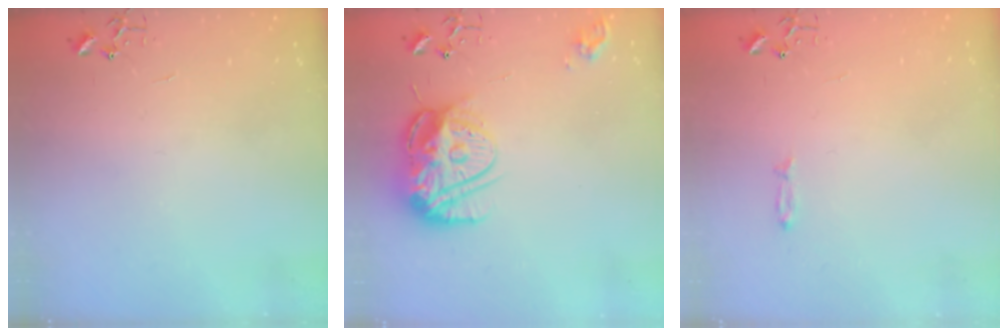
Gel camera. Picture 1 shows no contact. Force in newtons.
{"total": 19.1, "press": 19.1, "slide": 1.5}
{"total": 3.5, "press": 3.5, "slide": 0.5}